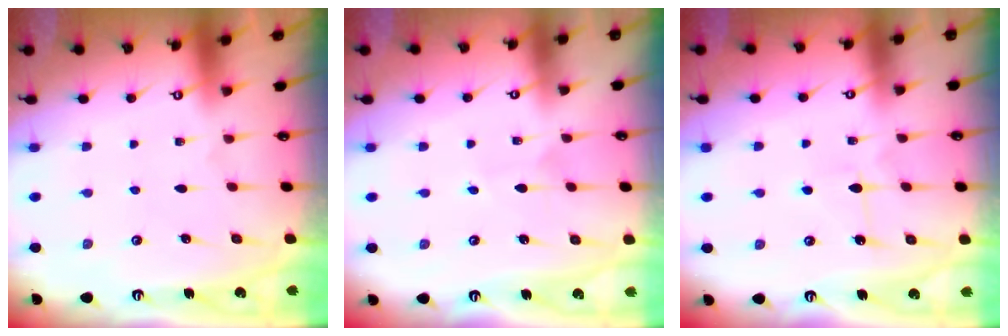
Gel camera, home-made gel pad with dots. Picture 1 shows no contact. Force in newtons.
{"total": 2.9, "press": 2.9, "slide": 0.4}
{"total": 5.6, "press": 5.5, "slide": 0.8}